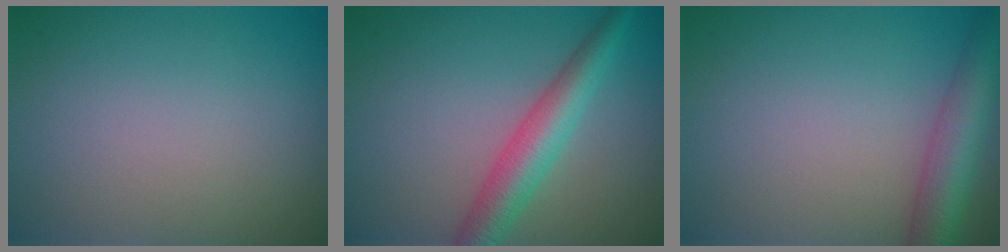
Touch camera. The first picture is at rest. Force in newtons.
{"total": 4.5, "press": 4.5, "slide": 0.1}
{"total": 5.2, "press": 5.2, "slide": 0.2}